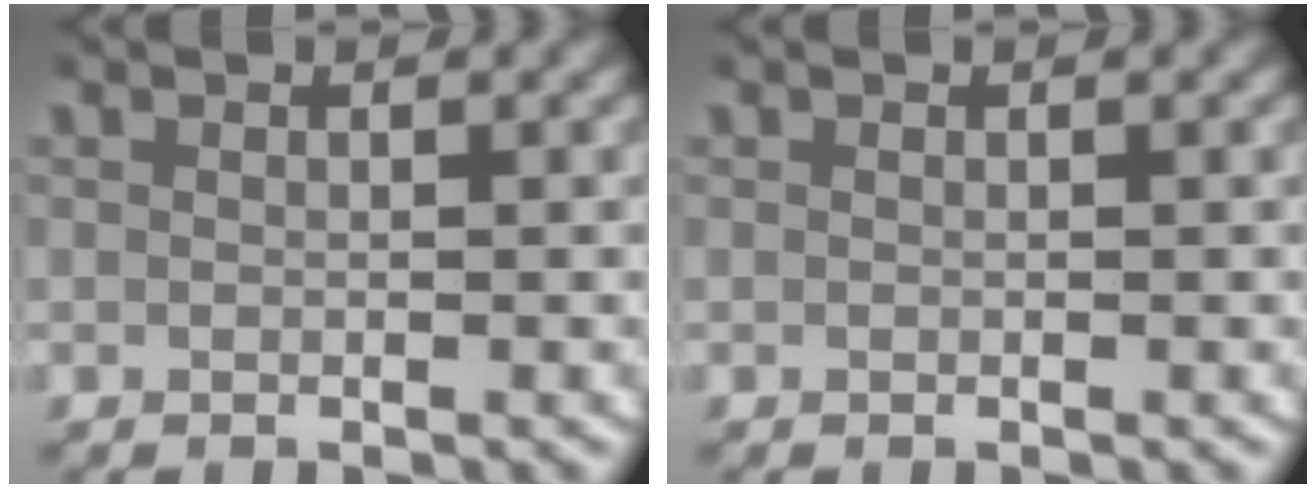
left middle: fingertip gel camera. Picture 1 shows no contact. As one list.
[{"total": 0.0}]